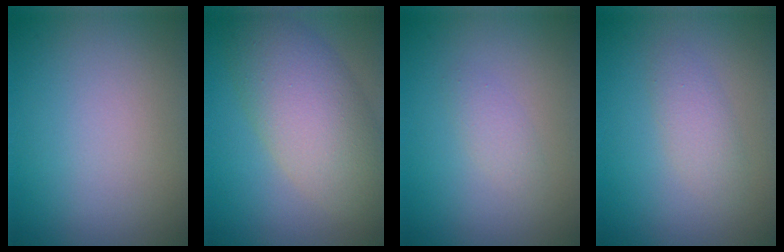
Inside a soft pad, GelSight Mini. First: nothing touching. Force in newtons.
{"total": 7.5, "press": 7.5, "slide": 0.2}
{"total": 1.2, "press": 1.2, "slide": 0.0}
{"total": 1.9, "press": 1.9, "slide": 0.1}